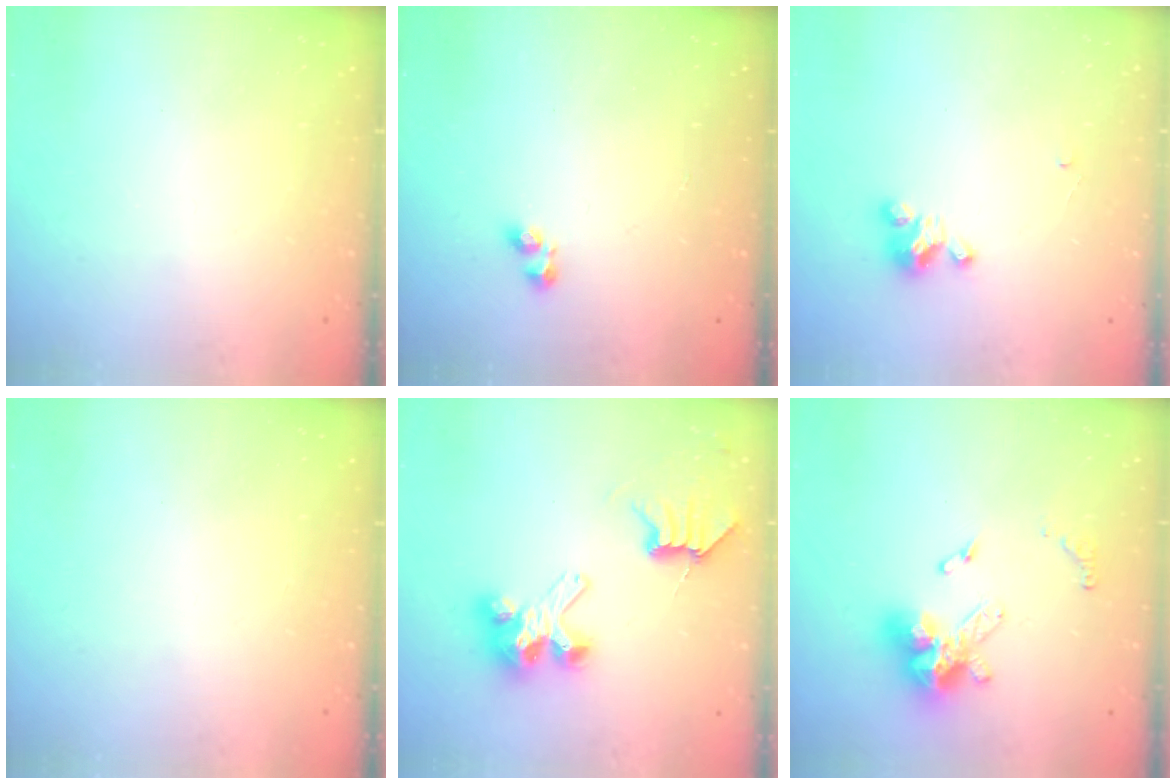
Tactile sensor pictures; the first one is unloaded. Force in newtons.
{"total": 1.9, "press": 1.9, "slide": 0.3}
{"total": 3.2, "press": 3.2, "slide": 0.3}
{"total": 0.0}
{"total": 7.4, "press": 7.4, "slide": 0.2}
{"total": 13.4, "press": 13.4, "slide": 1.3}